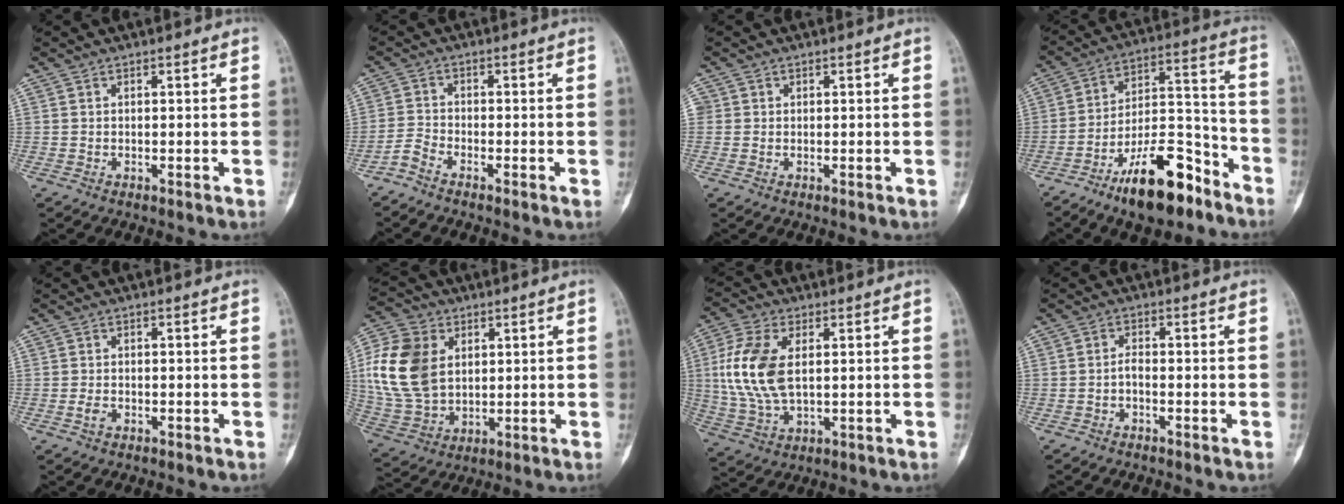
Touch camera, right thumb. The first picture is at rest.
{"total": 2.6, "force": [-2.3, 0.5, 1.1], "torque": [-0.028, 0.005, -0.056]}
{"total": 1.4, "force": [0.2, 1.4, 0.3], "torque": [0.007, 0.003, 0.002]}
{"total": 17.2, "force": [-11.2, 6.6, 11.3], "torque": [-0.160, 0.093, -0.189]}
{"total": 1.5, "force": [-0.6, 1.0, 0.9], "torque": [-0.017, 0.003, -0.014]}
{"total": 16.5, "force": [3.3, 11.8, 11.0], "torque": [-0.215, -0.002, 0.067]}
{"total": 12.8, "force": [1.9, 7.1, 10.6], "torque": [-0.231, -0.001, 0.037]}
{"total": 1.6, "force": [-0.8, 0.7, 1.2], "torque": [-0.019, 0.010, -0.019]}